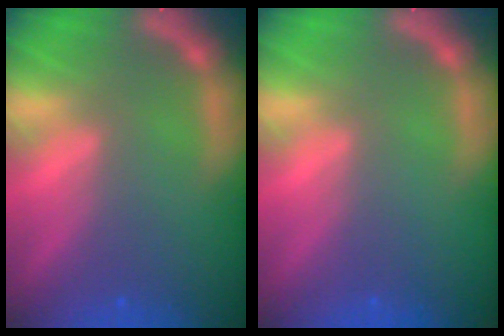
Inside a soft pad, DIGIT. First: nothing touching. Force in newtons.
{"total": 0.0}